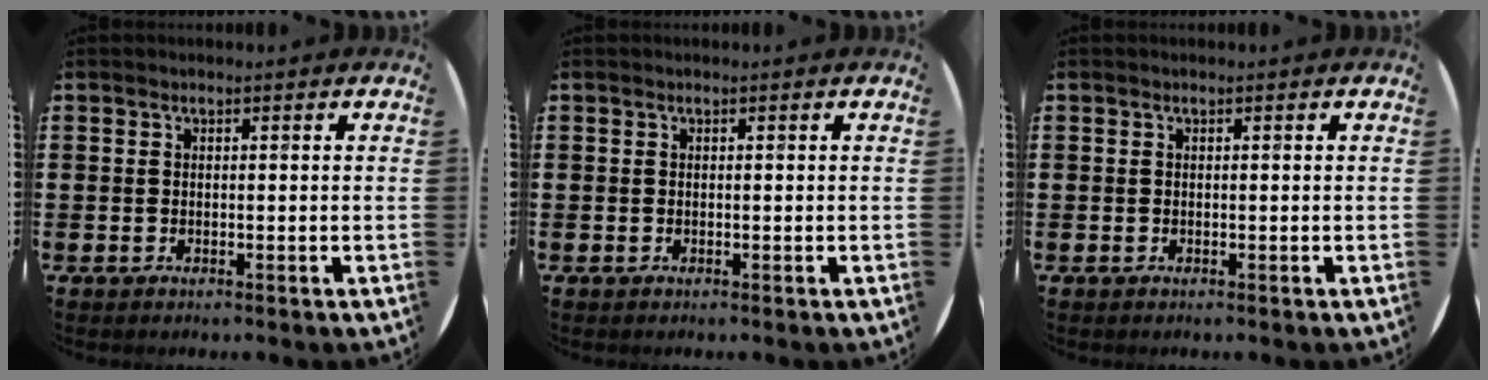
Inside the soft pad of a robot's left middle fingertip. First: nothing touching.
{"total": 0.0}
{"total": 0.0}